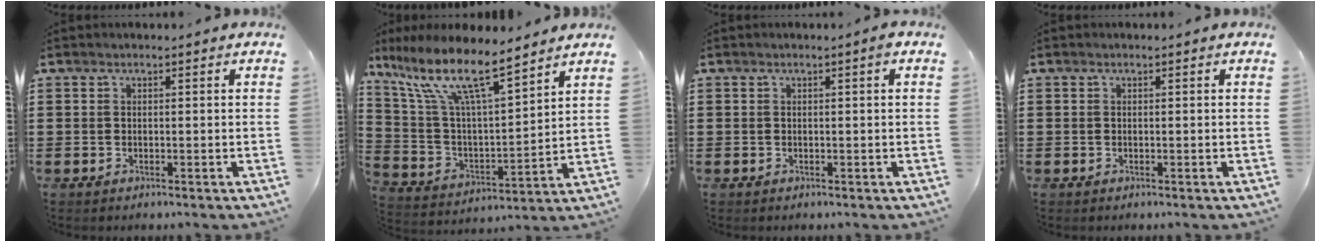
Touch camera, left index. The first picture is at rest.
{"total": 12.5, "force": [9.0, 2.3, 8.3], "torque": [-0.199, -0.050, 0.152]}
{"total": 0.8, "force": [0.2, 0.0, 0.8], "torque": [-0.014, -0.002, 0.004]}
{"total": 0.0}